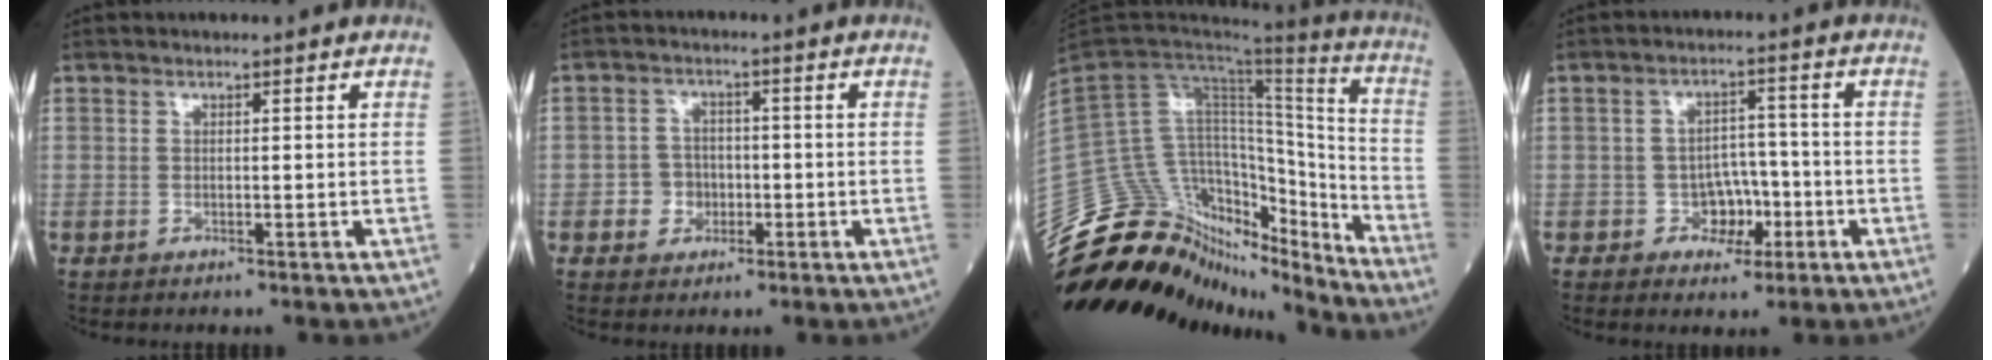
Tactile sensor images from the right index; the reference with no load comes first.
{"total": 3.9, "force": [-1.2, 3.5, 1.2], "torque": [-0.016, 0.011, -0.019]}
{"total": 26.6, "force": [-23.0, 9.4, 9.5], "torque": [-0.213, 0.051, -0.363]}
{"total": 4.6, "force": [-2.0, 3.6, 2.1], "torque": [-0.020, 0.014, -0.029]}